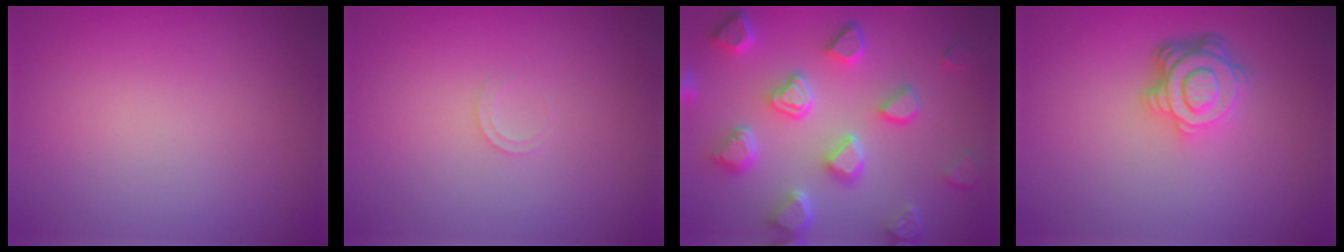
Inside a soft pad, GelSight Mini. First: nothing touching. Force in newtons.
{"total": 0.7, "press": 0.7, "slide": 0.1}
{"total": 7.0, "press": 5.5, "slide": 4.3}
{"total": 4.7, "press": 3.4, "slide": 3.3}